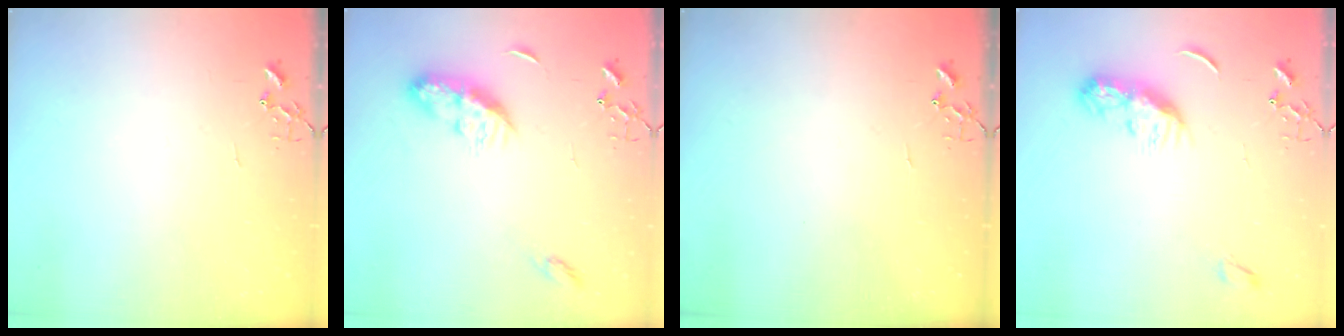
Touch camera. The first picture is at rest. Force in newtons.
{"total": 9.7, "press": 9.7, "slide": 0.1}
{"total": 0.0}
{"total": 9.0, "press": 9.0, "slide": 0.2}